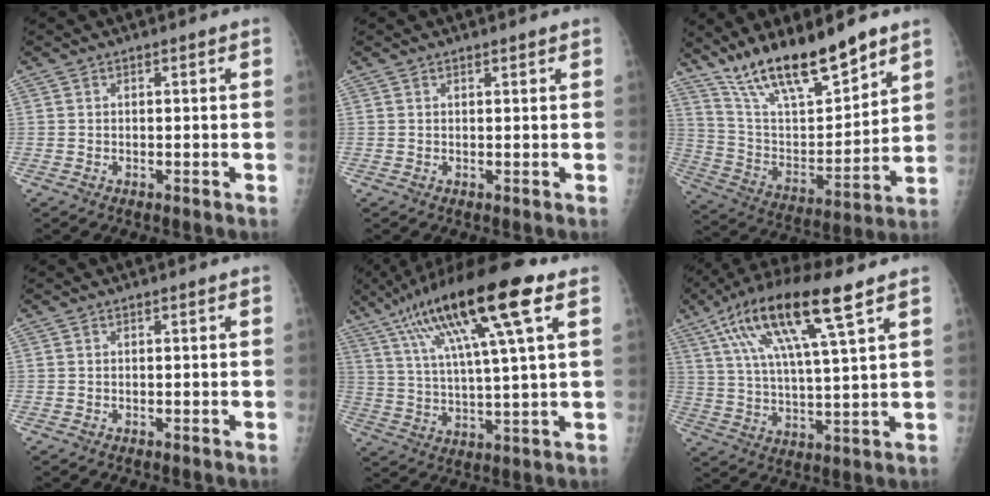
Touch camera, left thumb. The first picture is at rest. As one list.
[{"total": 0.6, "force": [0.5, 0.1, 0.2], "torque": [-0.005, -0.003, 0.009]}, {"total": 18.9, "force": [14.2, 5.0, 11.5], "torque": [-0.164, -0.075, 0.262]}, {"total": 0.0}, {"total": 20.4, "force": [9.9, 3.2, 17.6], "torque": [-0.316, -0.004, 0.169]}, {"total": 17.9, "force": [9.0, 3.5, 15.1], "torque": [-0.286, -0.010, 0.164]}]